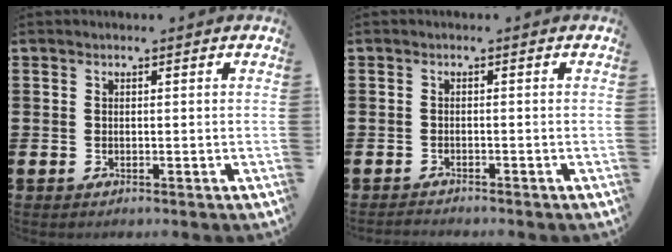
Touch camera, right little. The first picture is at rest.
{"total": 0.8, "force": [-0.8, 0.0, -0.1], "torque": [-0.001, -0.001, -0.017]}